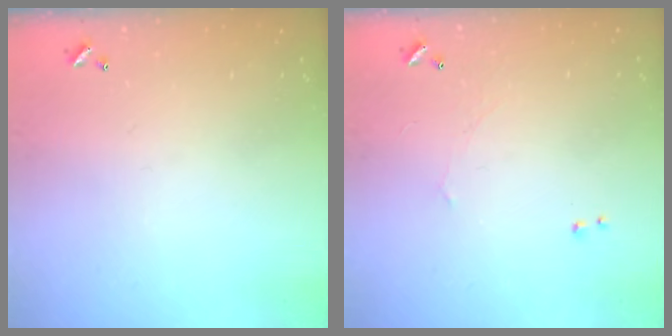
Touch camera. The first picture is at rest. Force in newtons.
{"total": 0.7, "press": 0.1, "slide": 0.7}